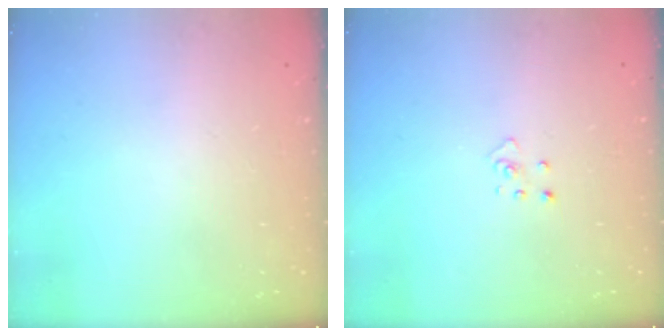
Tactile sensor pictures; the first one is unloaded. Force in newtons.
{"total": 2.9, "press": 2.9, "slide": 0.2}